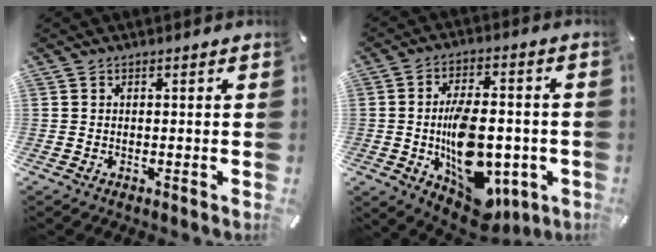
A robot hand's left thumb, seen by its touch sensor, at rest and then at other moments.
{"total": 16.0, "force": [-4.2, 9.2, 12.3], "torque": [-0.204, 0.016, -0.062]}